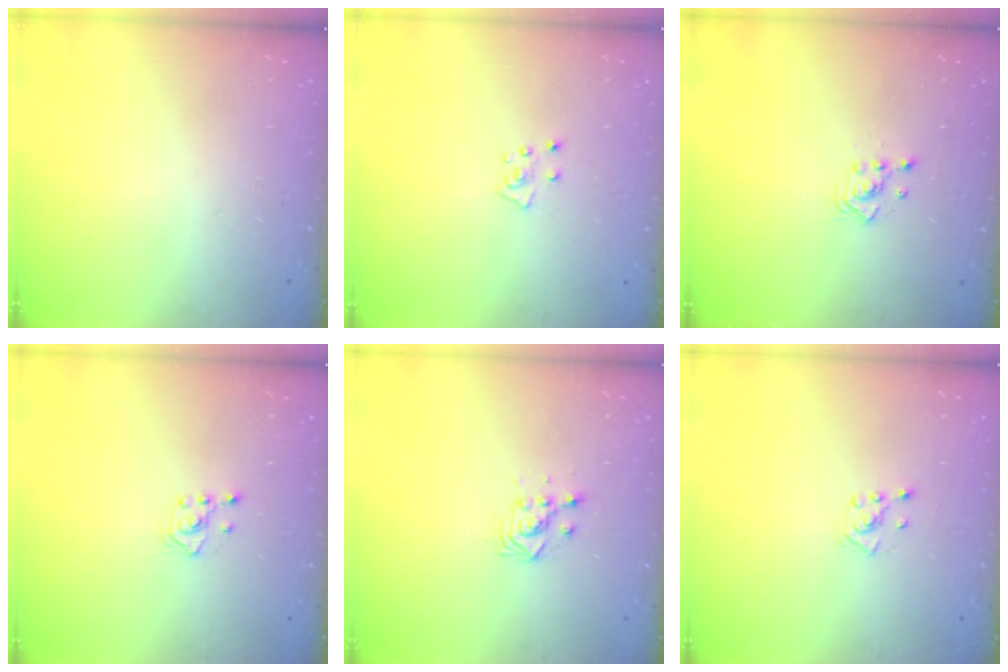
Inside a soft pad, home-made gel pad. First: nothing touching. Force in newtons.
{"total": 5.0, "press": 5.0, "slide": 0.3}
{"total": 2.5, "press": 2.5, "slide": 0.3}
{"total": 2.0, "press": 1.8, "slide": 0.9}
{"total": 3.7, "press": 3.7, "slide": 0.2}
{"total": 2.8, "press": 2.8, "slide": 0.2}